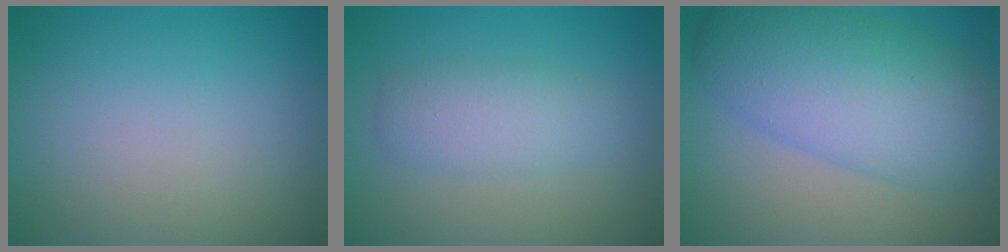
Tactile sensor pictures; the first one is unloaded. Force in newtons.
{"total": 2.3, "press": 2.3, "slide": 0.2}
{"total": 9.0, "press": 9.0, "slide": 0.2}